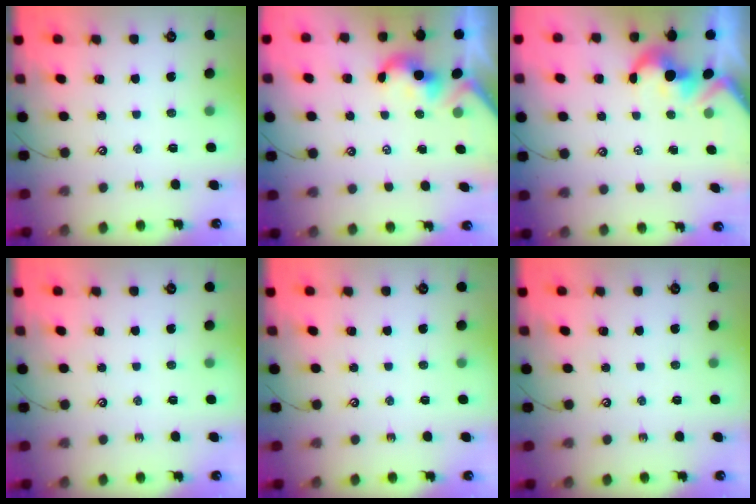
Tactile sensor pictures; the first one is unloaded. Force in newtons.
{"total": 0.0}
{"total": 1.7, "press": 1.4, "slide": 1.0}
{"total": 0.0}
{"total": 0.0}
{"total": 0.0}